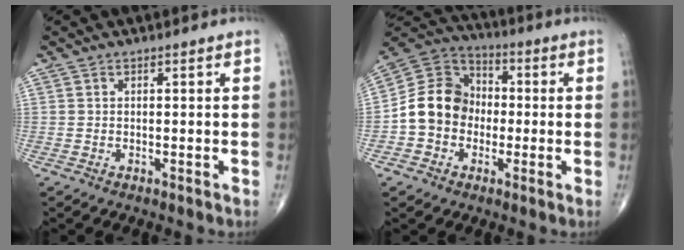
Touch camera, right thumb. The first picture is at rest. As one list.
[{"total": 12.0, "force": [-1.8, 10.3, 5.9], "torque": [-0.086, 0.039, -0.044]}]